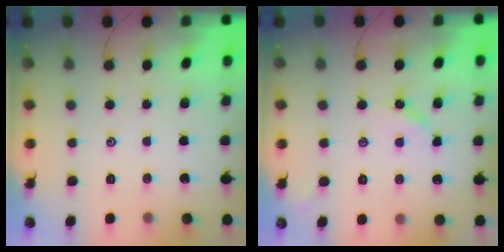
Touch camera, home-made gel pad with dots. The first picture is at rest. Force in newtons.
{"total": 4.1, "press": 4.1, "slide": 0.5}